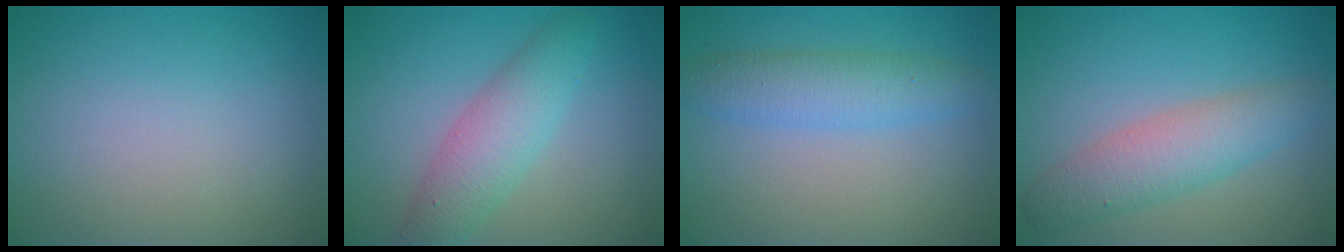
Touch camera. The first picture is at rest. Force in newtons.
{"total": 4.5, "press": 4.5, "slide": 0.1}
{"total": 3.7, "press": 3.7, "slide": 0.1}
{"total": 4.5, "press": 4.5, "slide": 0.1}